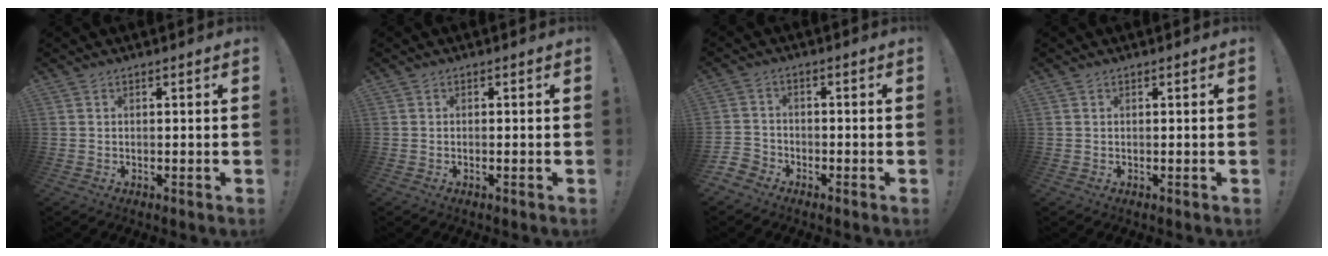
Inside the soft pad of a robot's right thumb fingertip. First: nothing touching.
{"total": 0.6, "force": [-0.3, 0.0, 0.5], "torque": [-0.011, 0.000, -0.005]}
{"total": 3.8, "force": [-2.7, 2.6, 0.7], "torque": [-0.019, 0.012, -0.055]}
{"total": 0.0}